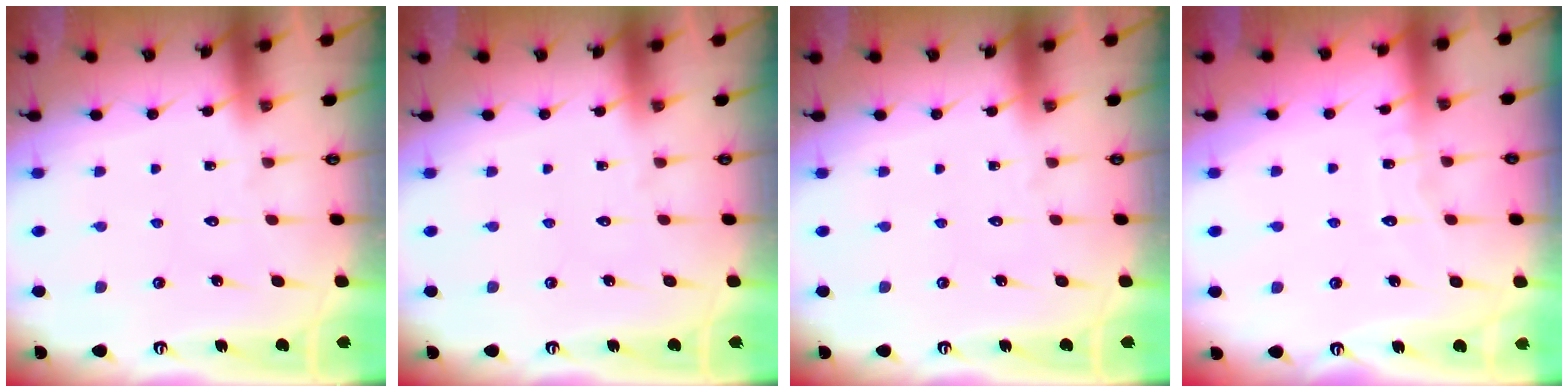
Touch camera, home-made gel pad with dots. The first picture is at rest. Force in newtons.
{"total": 0.0}
{"total": 0.0}
{"total": 4.7, "press": 4.7, "slide": 0.5}